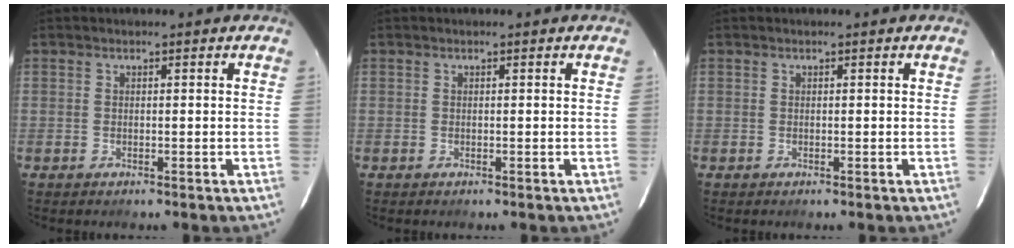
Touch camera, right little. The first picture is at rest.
{"total": 0.0}
{"total": 0.0}